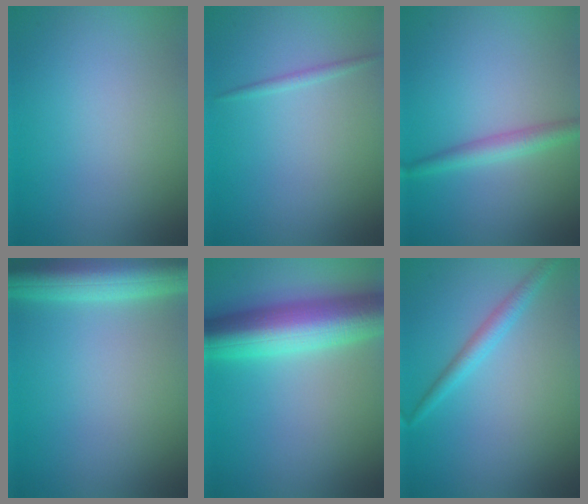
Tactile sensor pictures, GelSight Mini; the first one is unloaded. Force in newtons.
{"total": 0.8, "press": 0.8, "slide": 0.0}
{"total": 2.4, "press": 2.4, "slide": 0.0}
{"total": 7.5, "press": 7.4, "slide": 0.4}
{"total": 9.5, "press": 9.5, "slide": 0.1}
{"total": 2.0, "press": 2.0, "slide": 0.1}